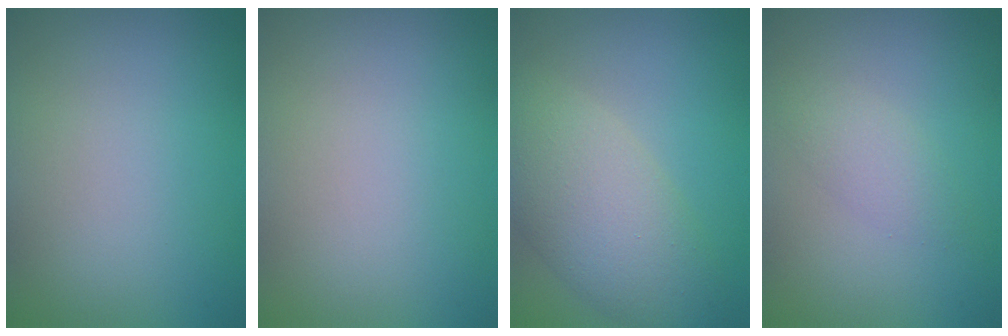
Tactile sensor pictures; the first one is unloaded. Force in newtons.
{"total": 0.0}
{"total": 6.6, "press": 6.6, "slide": 0.4}
{"total": 1.8, "press": 1.8, "slide": 0.0}